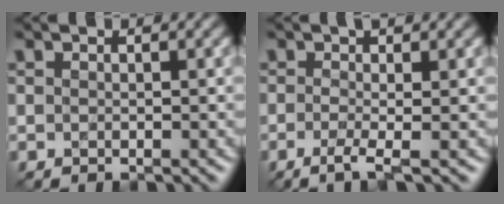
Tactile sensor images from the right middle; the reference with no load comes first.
{"total": 2.7, "force": [-0.6, 0.6, 2.6], "torque": [-0.044, 0.000, -0.020]}